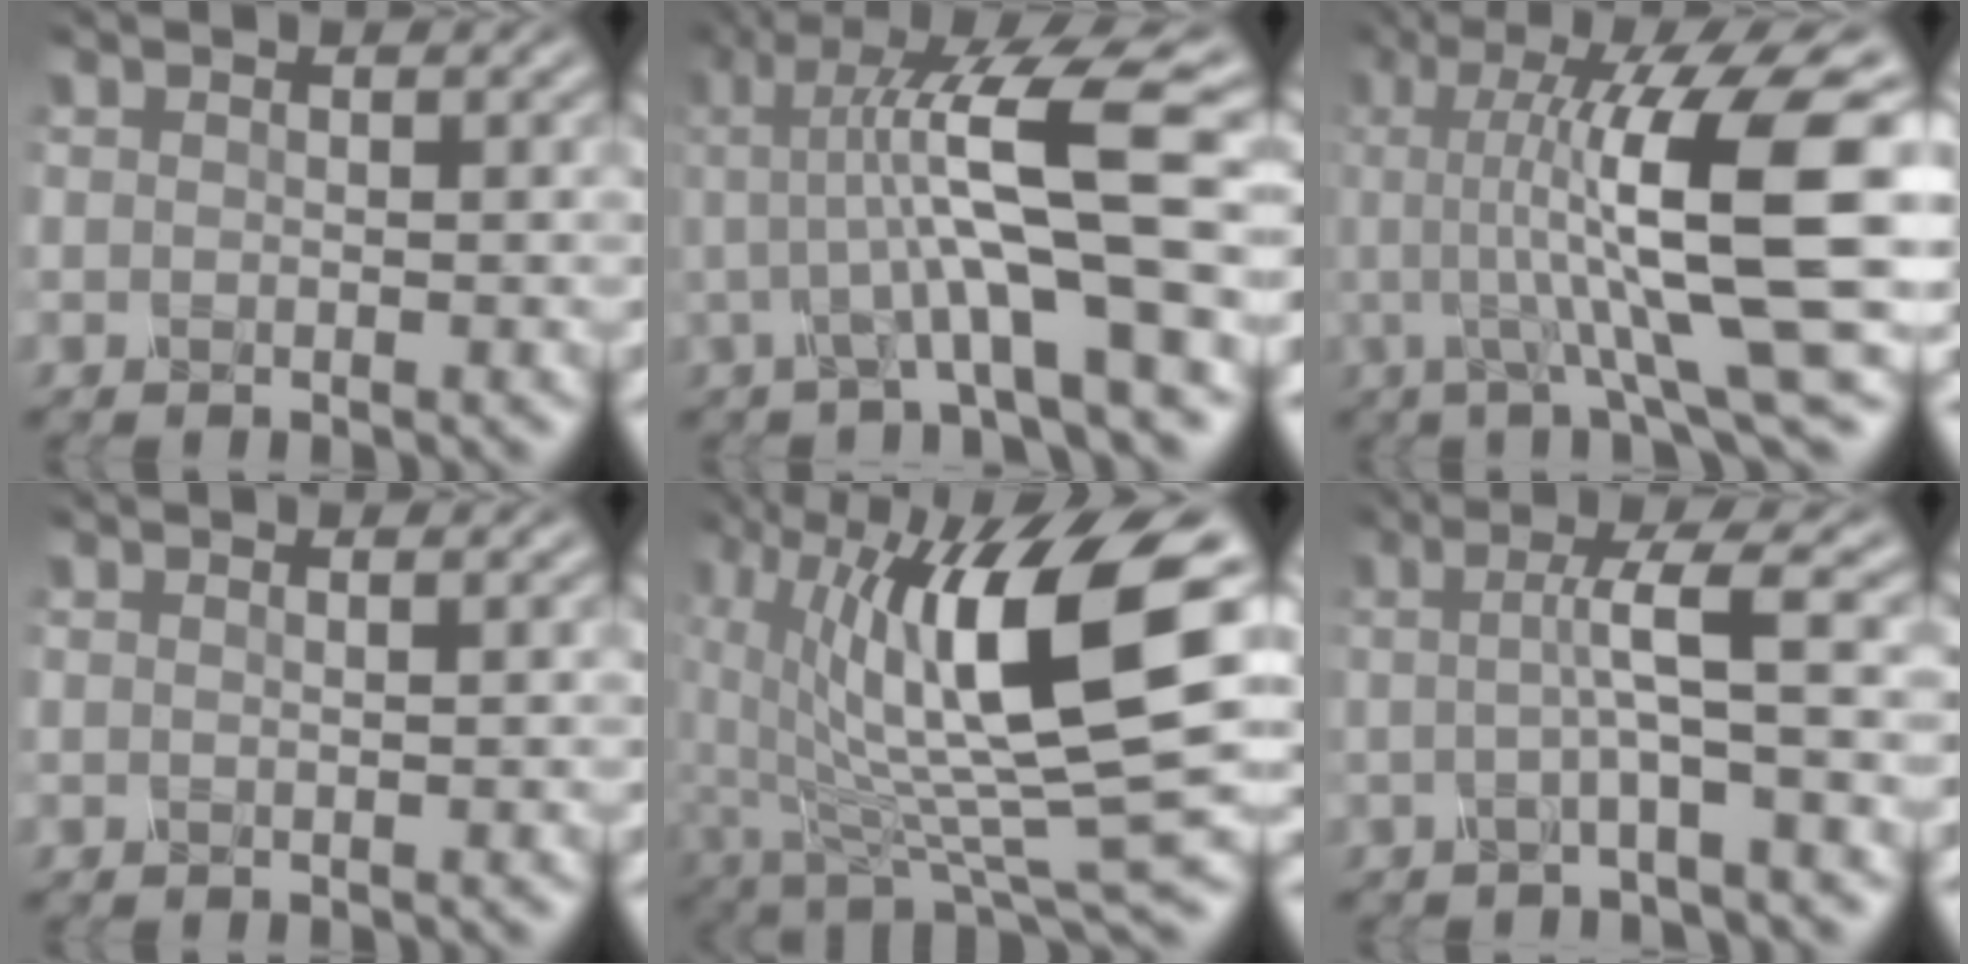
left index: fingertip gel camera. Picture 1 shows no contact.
{"total": 9.9, "force": [0.6, 1.3, 9.8], "torque": [-0.153, 0.008, 0.010]}
{"total": 12.4, "force": [0.5, 2.3, 12.2], "torque": [-0.181, 0.010, 0.013]}
{"total": 1.5, "force": [0.7, 0.7, 1.1], "torque": [0.001, 0.001, -0.012]}
{"total": 13.1, "force": [2.0, 3.9, 12.4], "torque": [-0.225, -0.016, 0.042]}
{"total": 3.8, "force": [-0.1, 0.2, 3.8], "torque": [-0.067, 0.001, -0.006]}